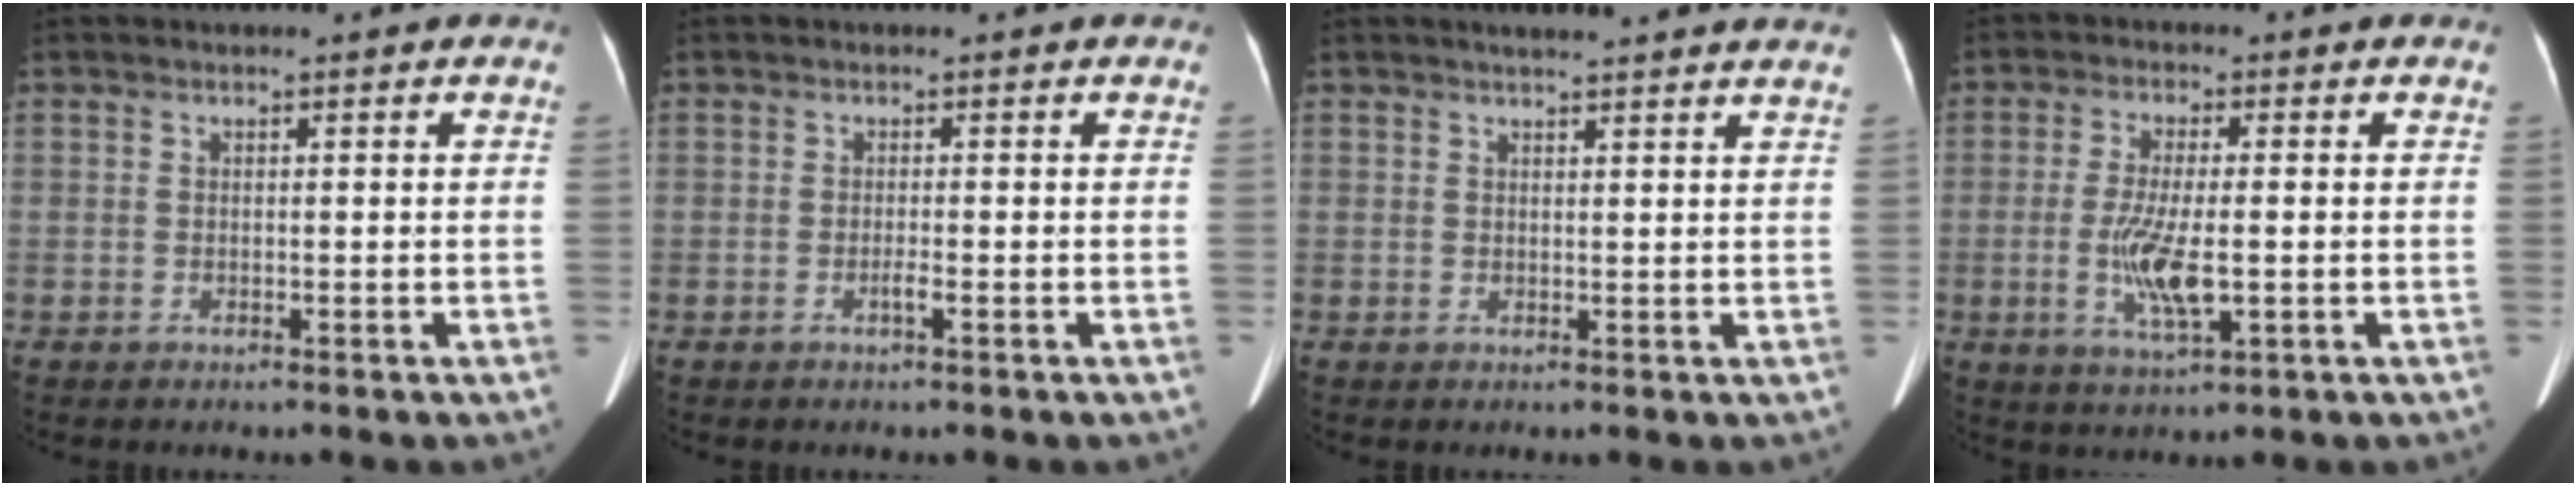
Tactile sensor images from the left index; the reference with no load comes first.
{"total": 0.9, "force": [-0.5, -0.1, 0.8], "torque": [-0.017, 0.000, -0.007]}
{"total": 8.5, "force": [7.8, 0.2, 3.4], "torque": [-0.043, 0.015, 0.079]}
{"total": 7.8, "force": [-1.5, 1.7, 7.4], "torque": [-0.153, -0.011, -0.027]}